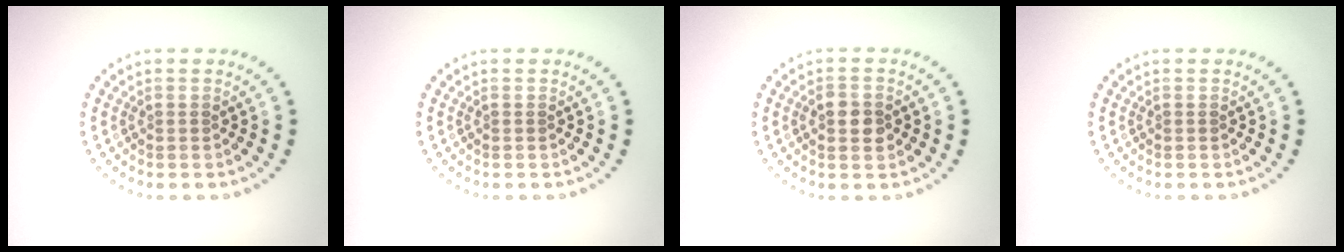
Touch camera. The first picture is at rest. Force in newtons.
{"total": 0.0}
{"total": 2.5, "press": 2.5, "slide": 0.1}
{"total": 0.0}